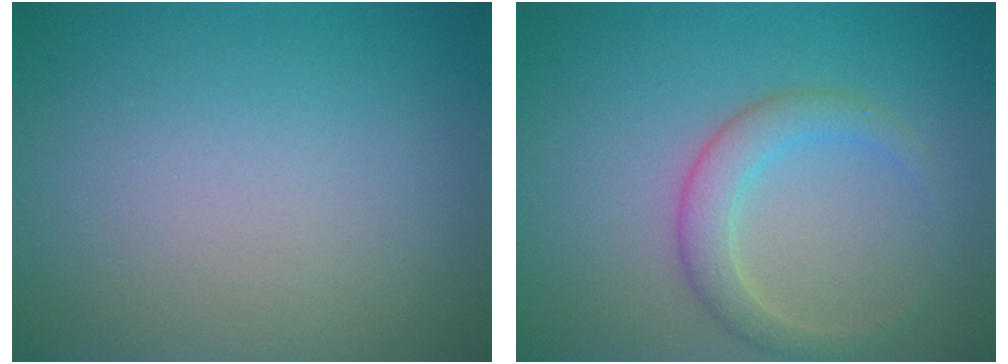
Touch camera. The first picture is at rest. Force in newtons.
{"total": 2.8, "press": 2.8, "slide": 0.0}